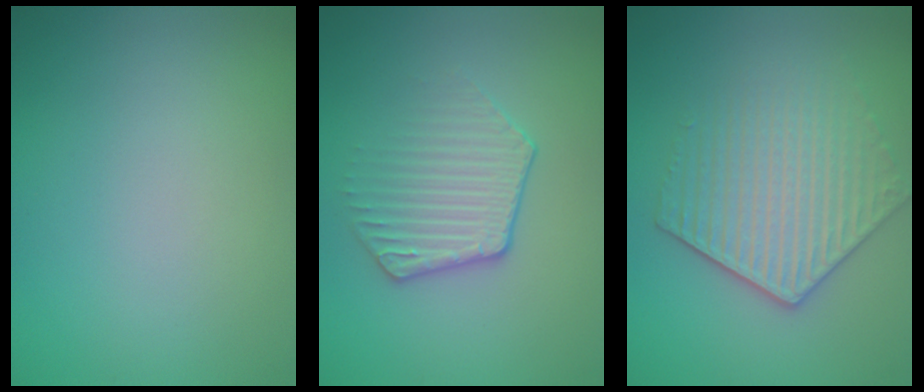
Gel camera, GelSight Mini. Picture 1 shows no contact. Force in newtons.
{"total": 2.7, "press": 2.2, "slide": 1.6}
{"total": 4.5, "press": 3.9, "slide": 2.4}